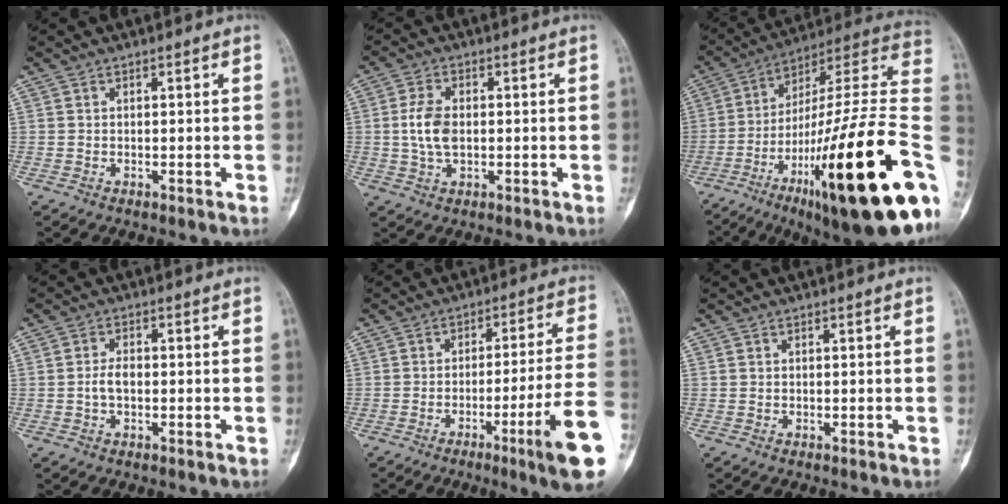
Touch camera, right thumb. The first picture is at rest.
{"total": 6.4, "force": [0.1, 3.8, 5.1], "torque": [-0.105, 0.004, 0.001]}
{"total": 34.0, "force": [-10.5, 6.2, 31.7], "torque": [-0.424, 0.049, -0.173]}
{"total": 2.8, "force": [-0.5, 1.6, 2.2], "torque": [-0.045, 0.010, -0.011]}
{"total": 14.4, "force": [-6.2, -0.3, 12.9], "torque": [-0.189, 0.013, -0.093]}
{"total": 0.0}